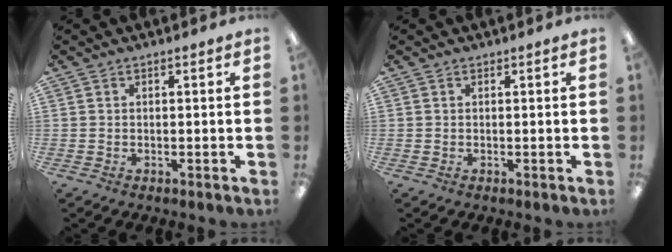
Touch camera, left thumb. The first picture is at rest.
{"total": 0.0}